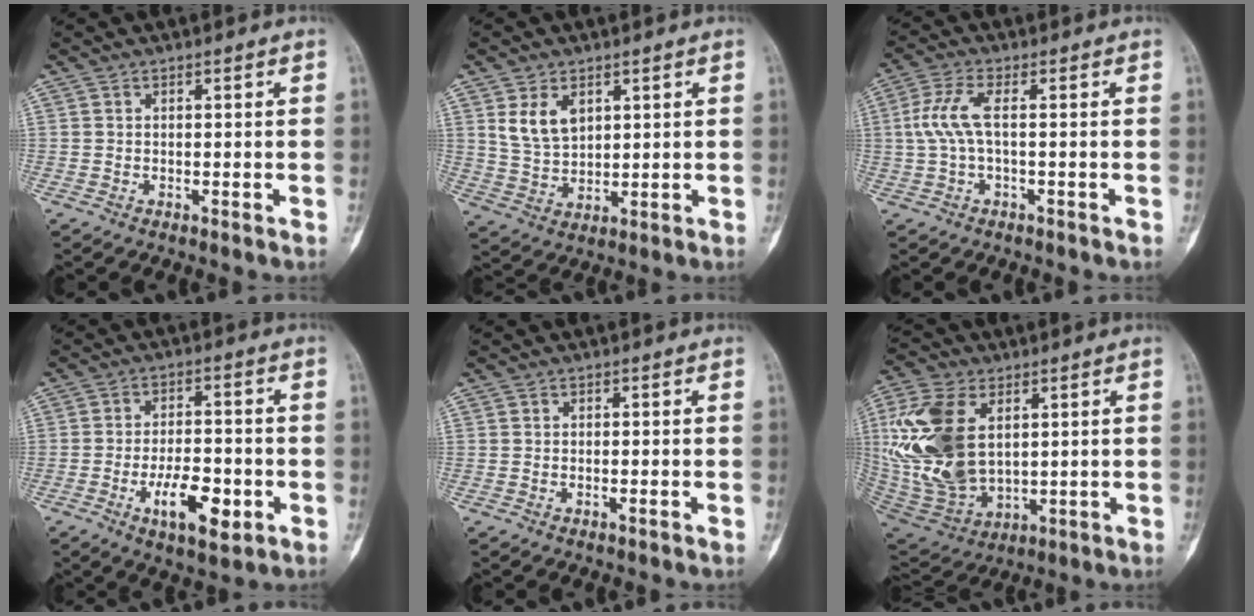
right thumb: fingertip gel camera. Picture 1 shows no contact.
{"total": 7.0, "force": [3.0, 4.5, 4.4], "torque": [-0.068, -0.016, 0.066]}
{"total": 6.0, "force": [0.2, 1.9, 5.7], "torque": [-0.150, 0.016, 0.000]}
{"total": 10.0, "force": [-3.6, 4.4, 8.3], "torque": [-0.127, 0.012, -0.056]}
{"total": 0.6, "force": [-0.2, 0.1, 0.6], "torque": [-0.010, 0.005, -0.003]}
{"total": 20.7, "force": [3.9, 12.7, 15.9], "torque": [-0.340, -0.023, 0.087]}